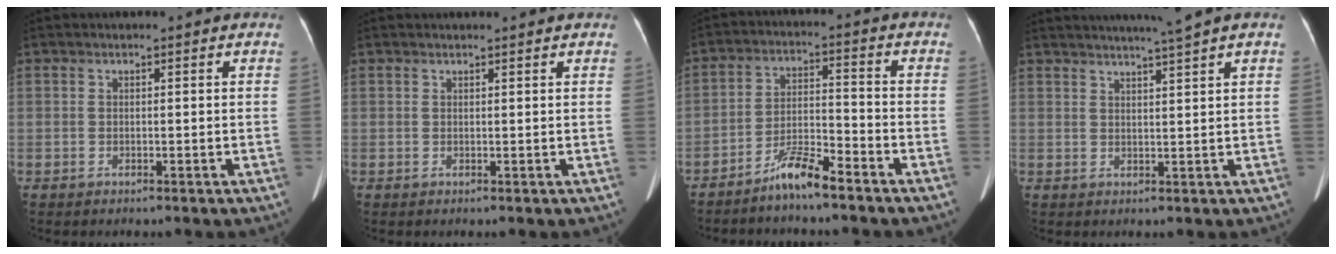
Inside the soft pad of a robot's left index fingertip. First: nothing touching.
{"total": 2.2, "force": [2.1, 0.0, 0.7], "torque": [-0.009, 0.011, 0.022]}
{"total": 6.3, "force": [-5.4, 0.4, 3.2], "torque": [-0.066, -0.011, -0.104]}
{"total": 5.6, "force": [4.6, -1.4, 2.9], "torque": [-0.043, 0.003, 0.068]}